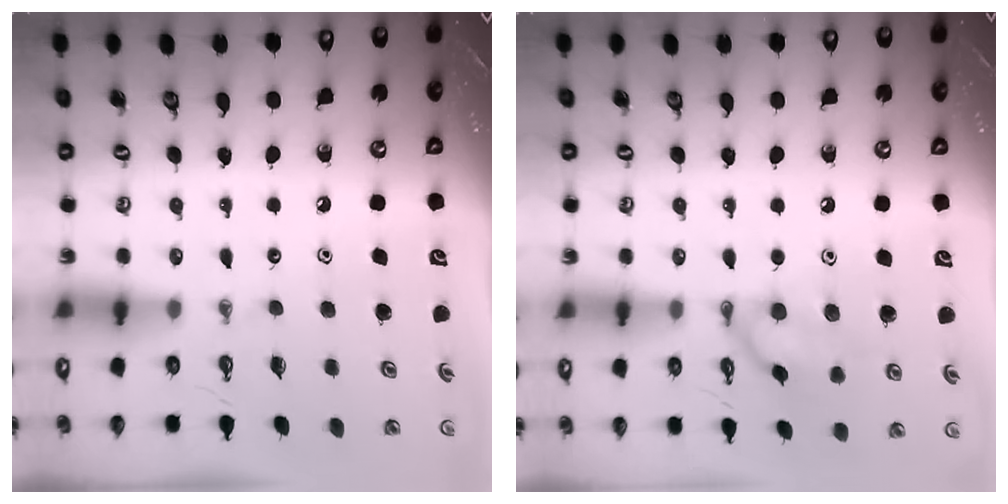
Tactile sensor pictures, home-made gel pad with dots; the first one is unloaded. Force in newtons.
{"total": 10.7, "press": 10.7, "slide": 0.3}